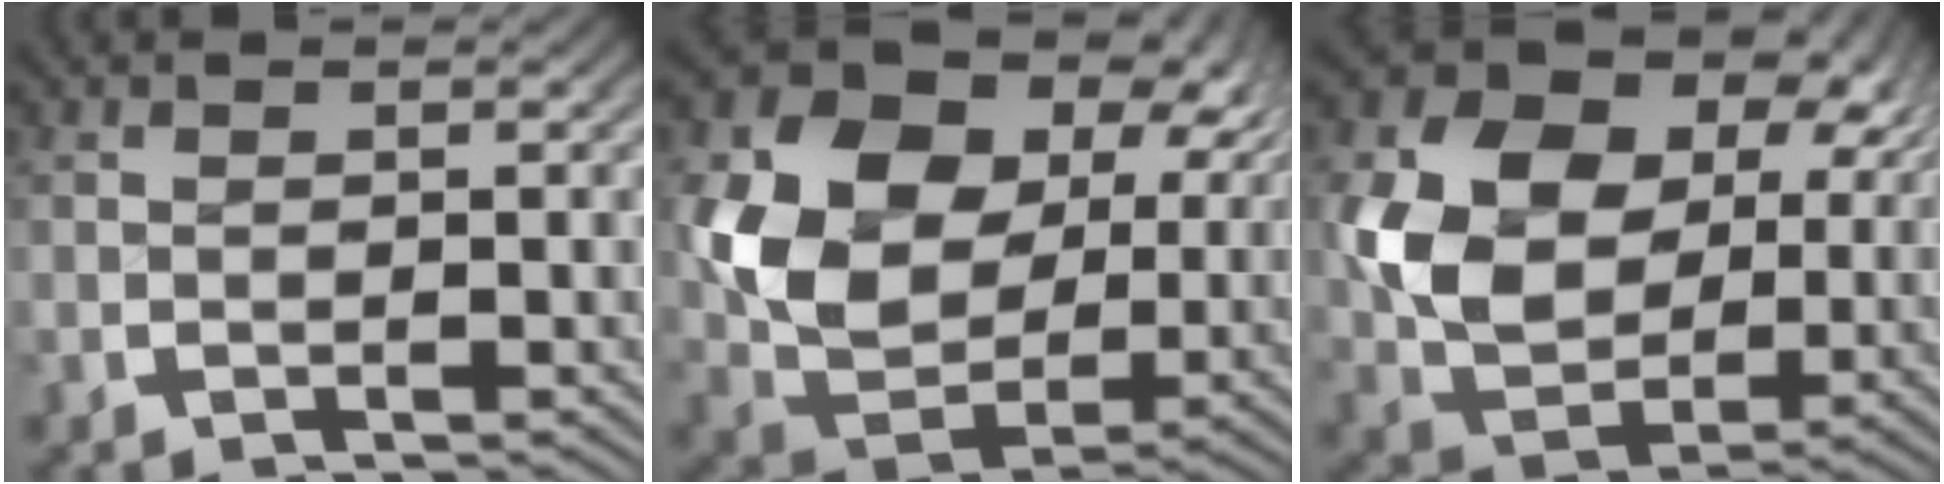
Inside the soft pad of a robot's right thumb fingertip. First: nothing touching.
{"total": 15.9, "force": [1.6, 11.8, 10.6], "torque": [-0.247, -0.030, 0.033]}
{"total": 14.2, "force": [1.4, 10.4, 9.6], "torque": [-0.230, -0.033, 0.035]}